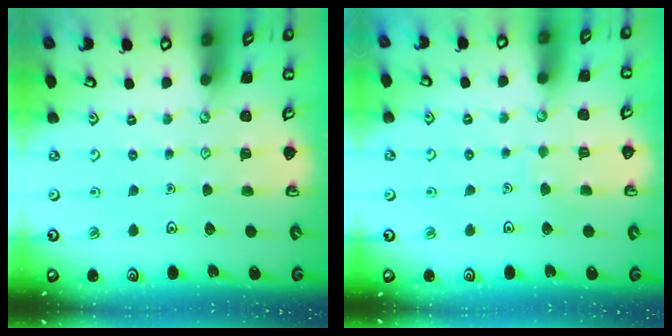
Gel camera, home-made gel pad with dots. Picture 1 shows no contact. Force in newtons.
{"total": 2.7, "press": 2.7, "slide": 0.2}